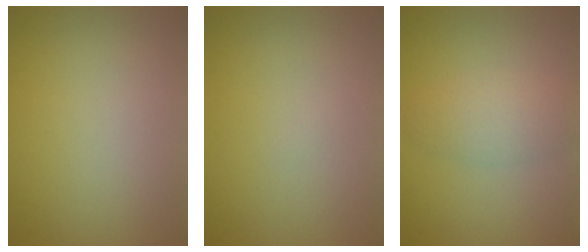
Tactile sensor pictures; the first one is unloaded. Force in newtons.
{"total": 0.0}
{"total": 3.2, "press": 3.2, "slide": 0.1}